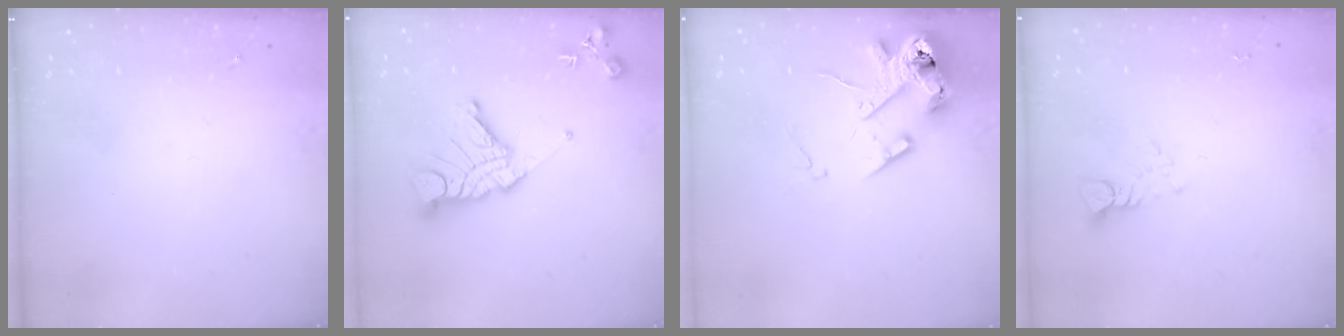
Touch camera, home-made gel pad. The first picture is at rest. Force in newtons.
{"total": 16.4, "press": 16.3, "slide": 1.4}
{"total": 15.6, "press": 15.4, "slide": 2.3}
{"total": 3.5, "press": 3.5, "slide": 0.3}